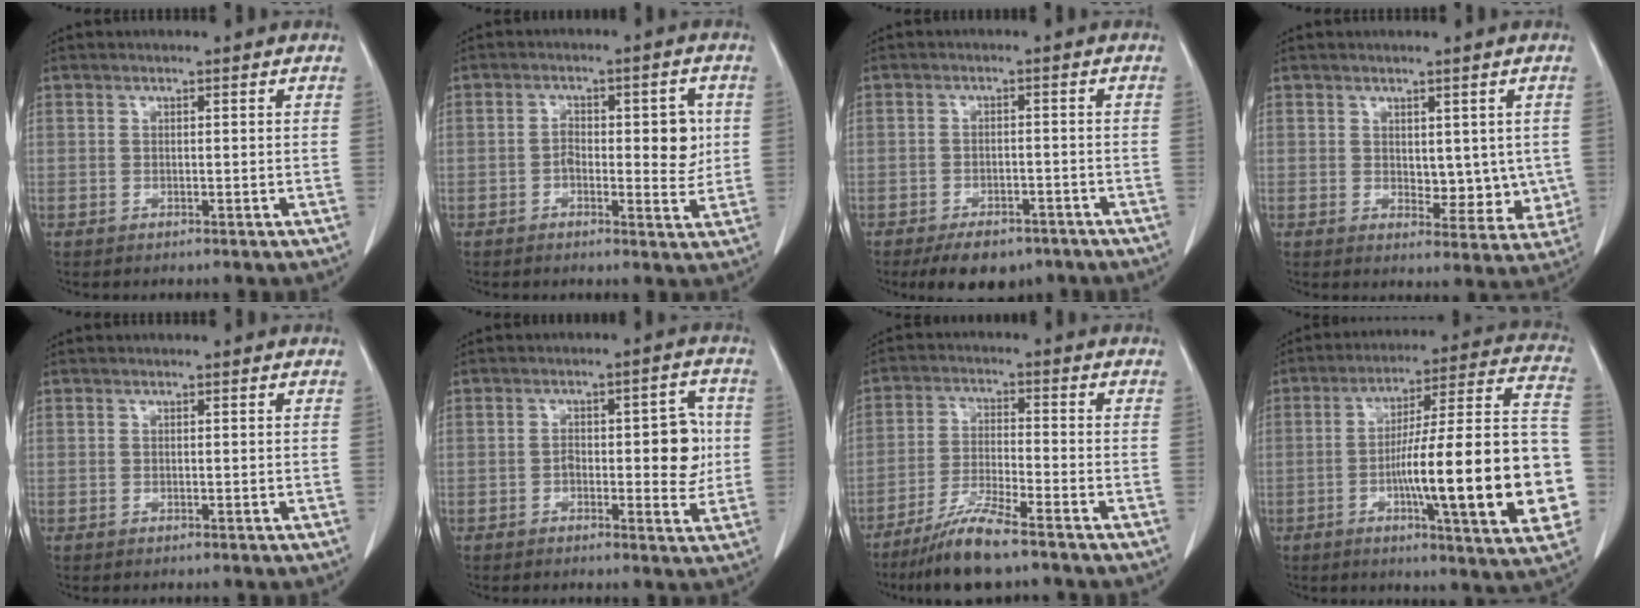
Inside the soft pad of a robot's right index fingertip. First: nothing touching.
{"total": 6.9, "force": [0.0, 3.1, 6.2], "torque": [-0.076, 0.008, 0.000]}
{"total": 7.3, "force": [-5.5, 3.5, 3.1], "torque": [-0.041, 0.002, -0.079]}
{"total": 6.5, "force": [0.6, 3.8, 5.2], "torque": [-0.044, -0.009, 0.017]}
{"total": 0.0}
{"total": 7.7, "force": [-0.4, 3.0, 7.1], "torque": [-0.087, 0.016, -0.004]}
{"total": 7.9, "force": [-6.2, 0.2, 4.9], "torque": [-0.101, -0.024, -0.120]}
{"total": 25.4, "force": [-5.4, 2.2, 24.7], "torque": [-0.283, 0.014, -0.078]}